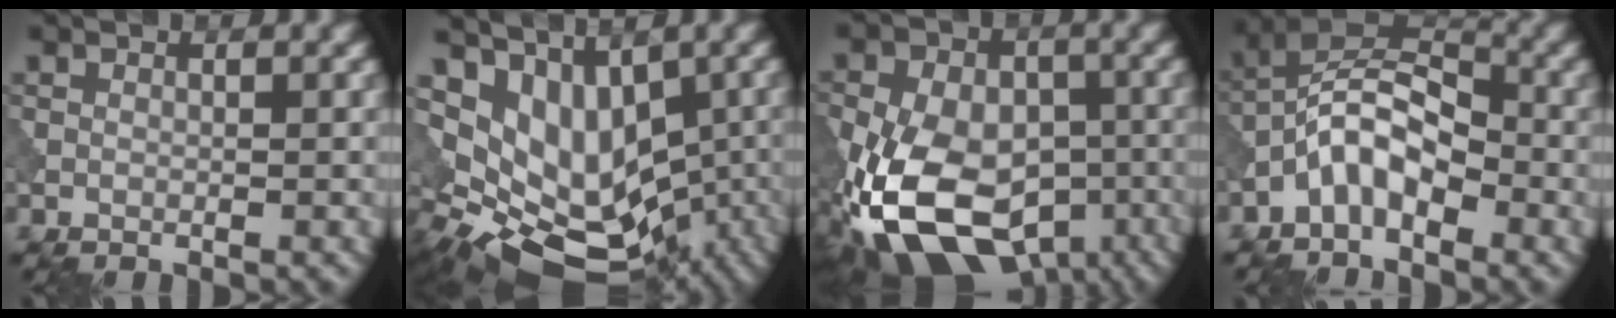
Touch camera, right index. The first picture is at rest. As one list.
[{"total": 11.9, "force": [0.5, 8.2, 8.6], "torque": [-0.117, 0.002, 0.051]}, {"total": 16.2, "force": [-6.5, 10.5, 10.5], "torque": [-0.196, -0.016, -0.102]}, {"total": 5.4, "force": [-2.7, 2.6, 3.9], "torque": [-0.072, 0.018, -0.061]}]